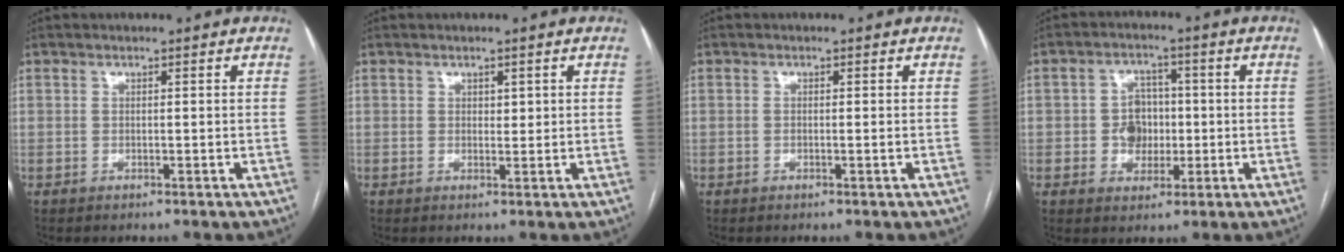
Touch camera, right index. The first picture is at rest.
{"total": 1.4, "force": [0.5, 0.8, 0.9], "torque": [-0.008, -0.001, 0.008]}
{"total": 0.5, "force": [-0.1, 0.1, 0.5], "torque": [-0.010, -0.001, 0.000]}
{"total": 5.5, "force": [-0.5, 4.7, 2.7], "torque": [-0.046, 0.017, -0.004]}